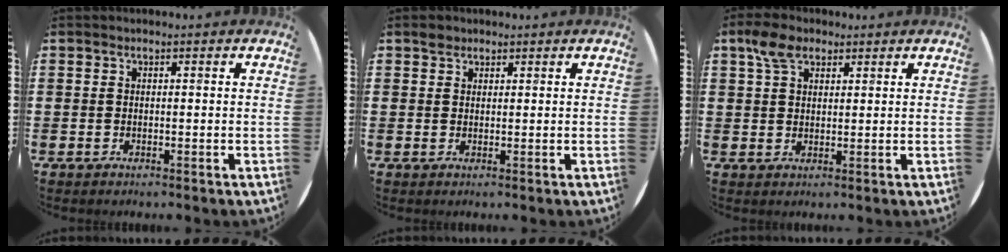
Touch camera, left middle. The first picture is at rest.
{"total": 1.3, "force": [1.1, 0.7, 0.1], "torque": [0.003, -0.001, 0.020]}
{"total": 4.2, "force": [2.8, 2.3, 2.1], "torque": [-0.041, 0.007, 0.050]}